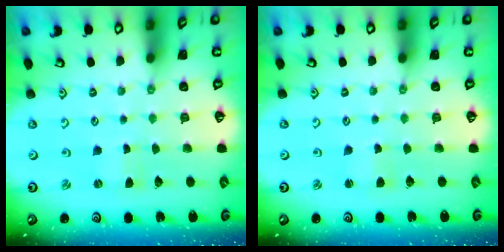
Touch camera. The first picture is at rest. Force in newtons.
{"total": 2.1, "press": 2.1, "slide": 0.2}